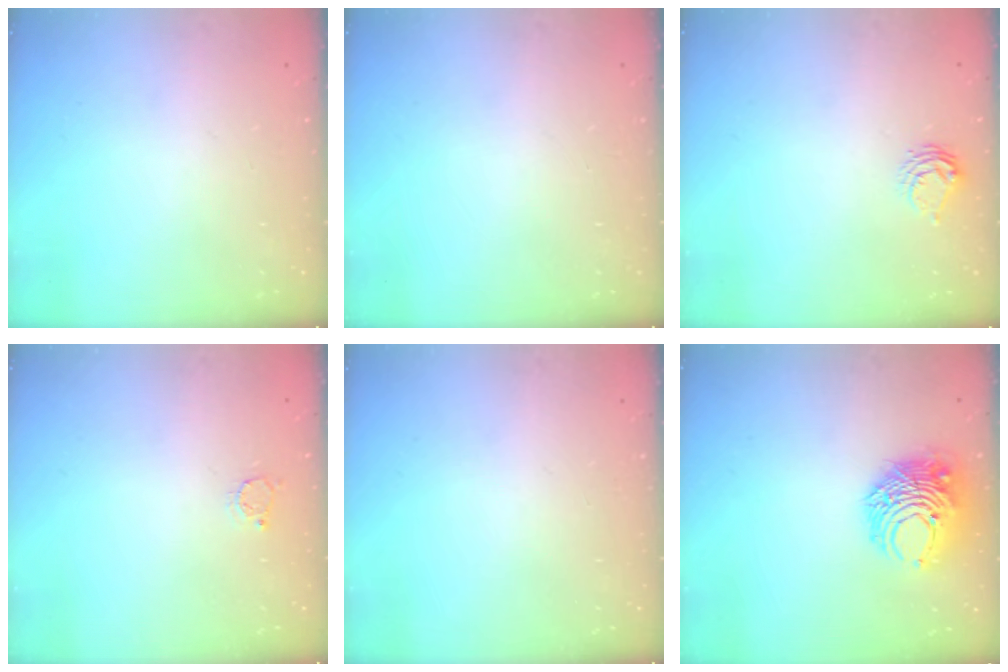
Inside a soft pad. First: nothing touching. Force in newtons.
{"total": 0.0}
{"total": 8.2, "press": 8.1, "slide": 0.4}
{"total": 2.8, "press": 2.8, "slide": 0.3}
{"total": 0.0}
{"total": 9.9, "press": 9.9, "slide": 0.8}